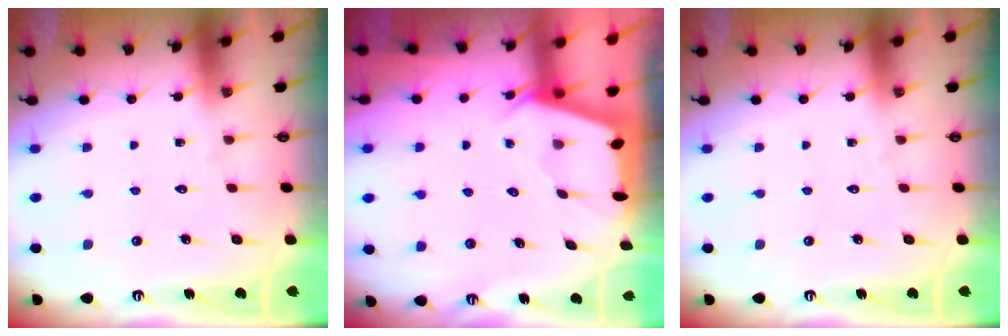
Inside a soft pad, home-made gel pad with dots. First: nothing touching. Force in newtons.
{"total": 2.2, "press": 2.2, "slide": 0.3}
{"total": 0.0}